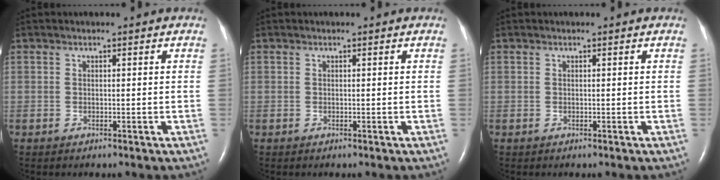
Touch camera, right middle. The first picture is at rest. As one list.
[{"total": 0.0}, {"total": 0.0}]